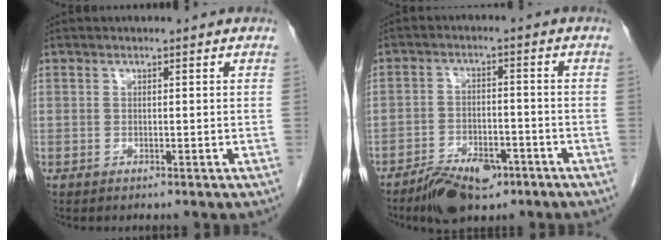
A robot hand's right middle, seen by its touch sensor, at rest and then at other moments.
{"total": 7.7, "force": [-5.4, 3.3, 4.4], "torque": [-0.074, -0.002, -0.089]}